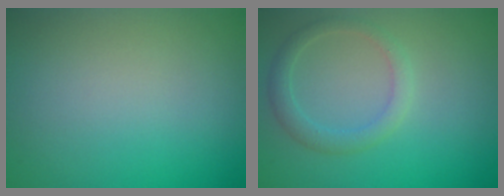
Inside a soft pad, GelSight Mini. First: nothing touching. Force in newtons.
{"total": 2.1, "press": 2.1, "slide": 0.3}